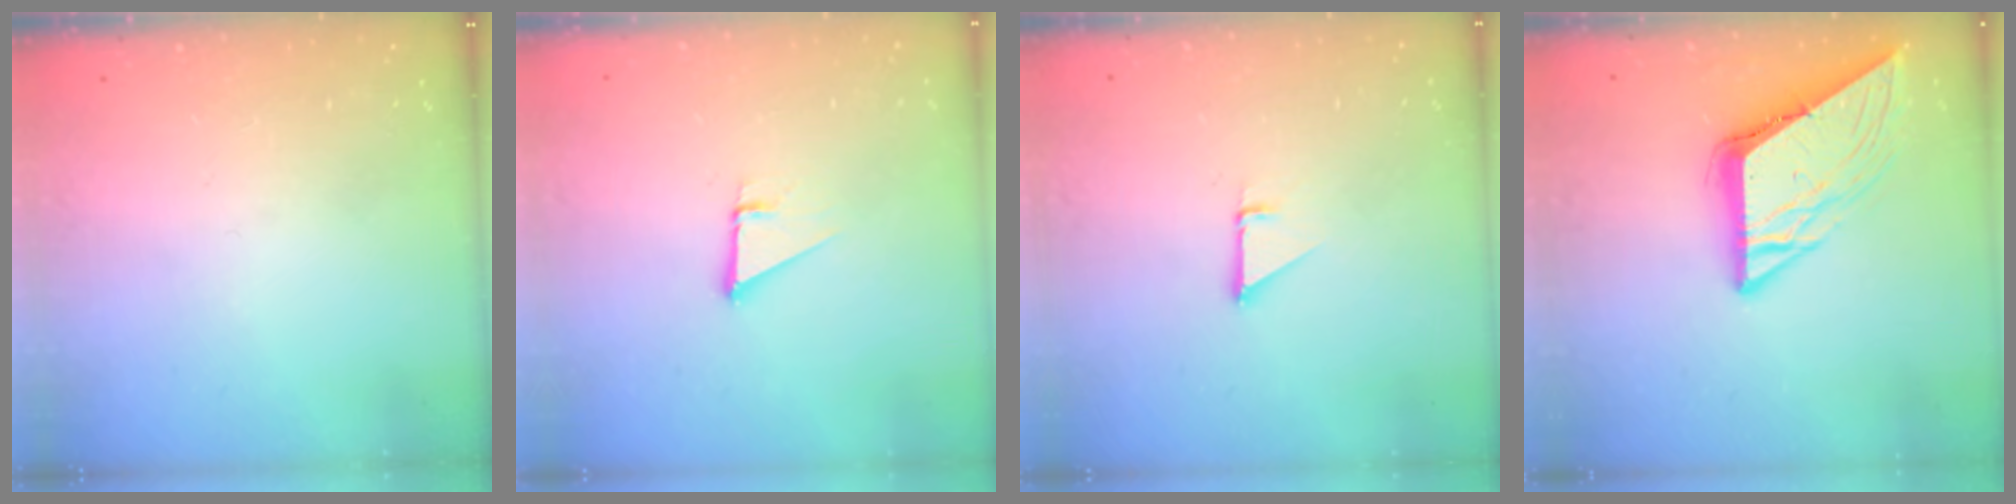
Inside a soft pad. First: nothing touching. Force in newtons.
{"total": 2.3, "press": 2.3, "slide": 0.0}
{"total": 1.0, "press": 1.0, "slide": 0.1}
{"total": 9.1, "press": 9.1, "slide": 0.8}